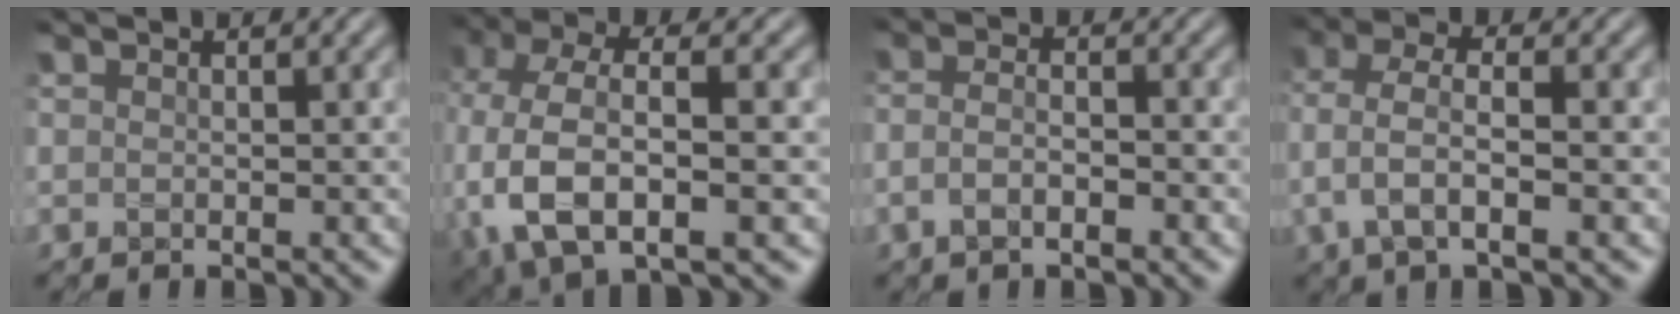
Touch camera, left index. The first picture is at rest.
{"total": 10.2, "force": [-1.8, 5.5, 8.4], "torque": [-0.186, -0.007, -0.033]}
{"total": 2.6, "force": [-1.1, 1.0, 2.1], "torque": [-0.045, 0.000, -0.026]}
{"total": 4.7, "force": [-0.9, 2.0, 4.2], "torque": [-0.093, 0.007, -0.021]}